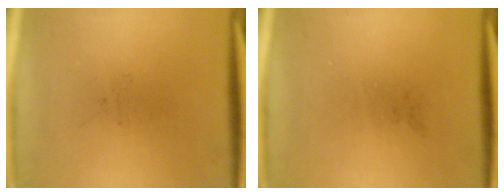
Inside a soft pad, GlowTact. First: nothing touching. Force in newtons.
{"total": 0.0}